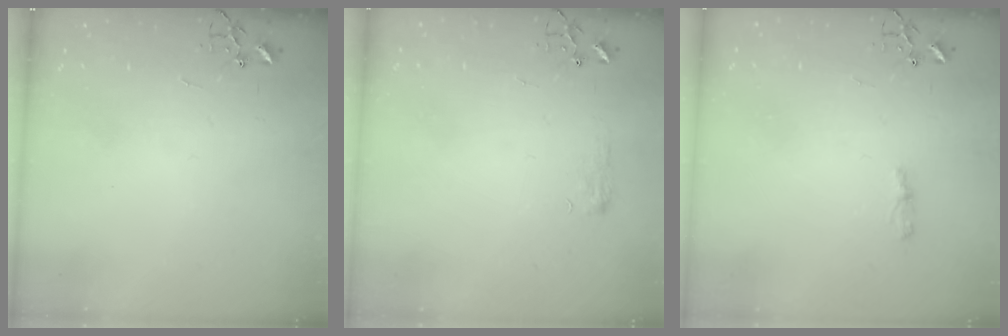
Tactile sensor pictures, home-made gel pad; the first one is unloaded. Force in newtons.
{"total": 6.4, "press": 6.3, "slide": 0.9}
{"total": 4.2, "press": 4.1, "slide": 0.5}